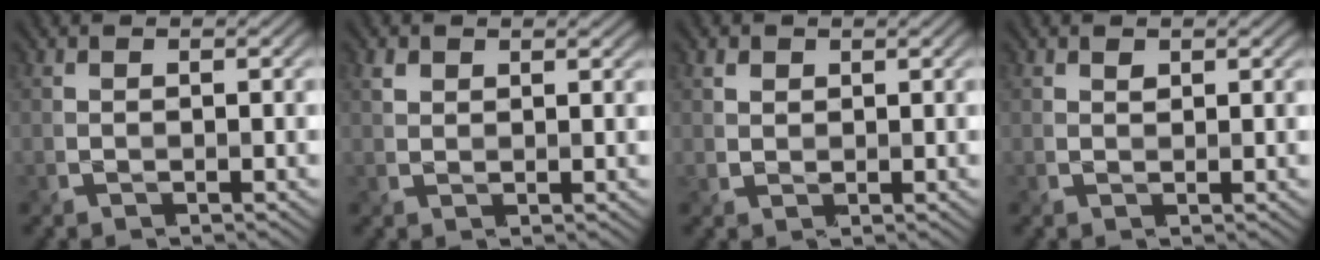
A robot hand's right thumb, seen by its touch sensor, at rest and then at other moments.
{"total": 1.6, "force": [1.0, 1.0, 0.7], "torque": [-0.013, 0.000, 0.020]}
{"total": 1.6, "force": [0.9, 1.2, 0.4], "torque": [-0.009, -0.003, 0.018]}
{"total": 0.8, "force": [0.7, 0.4, 0.2], "torque": [-0.002, -0.002, 0.012]}